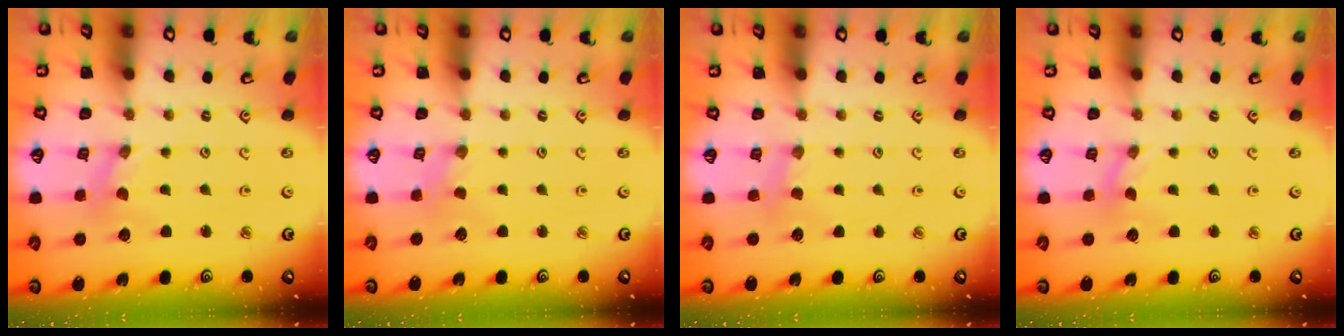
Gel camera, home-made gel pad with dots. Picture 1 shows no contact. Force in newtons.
{"total": 0.0}
{"total": 2.2, "press": 2.2, "slide": 0.3}
{"total": 0.0}